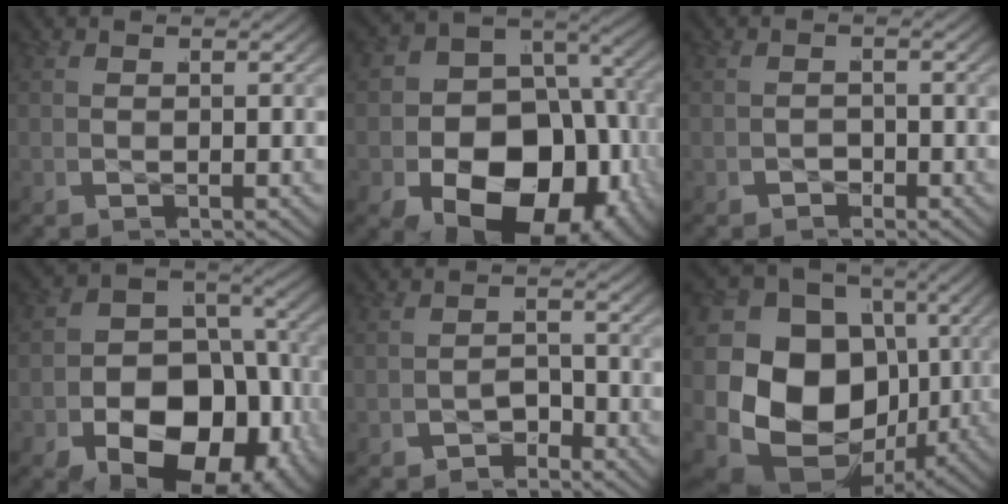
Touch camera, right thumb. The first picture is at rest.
{"total": 18.6, "force": [-3.3, 12.9, 13.0], "torque": [-0.244, -0.070, -0.022]}
{"total": 1.1, "force": [-1.0, 0.4, -0.2], "torque": [0.001, -0.006, -0.014]}
{"total": 15.0, "force": [-3.2, 9.9, 10.8], "torque": [-0.190, -0.053, -0.030]}
{"total": 2.0, "force": [-1.9, 0.4, -0.3], "torque": [0.005, -0.009, -0.027]}
{"total": 24.3, "force": [-1.1, 18.8, 15.3], "torque": [-0.346, -0.063, -0.004]}